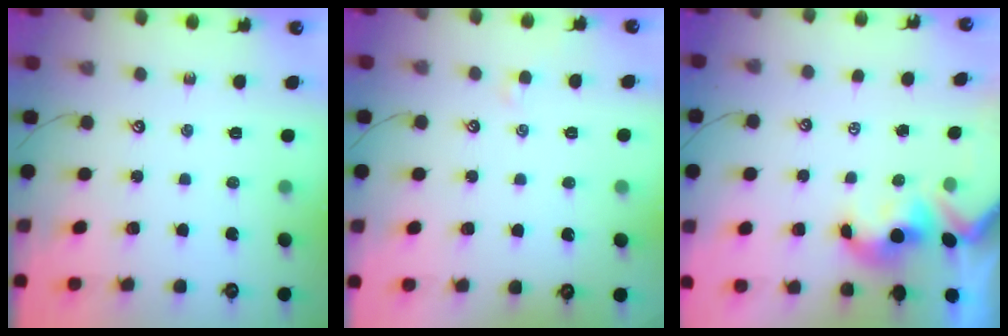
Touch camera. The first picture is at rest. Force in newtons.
{"total": 1.8, "press": 1.7, "slide": 0.3}
{"total": 1.7, "press": 1.5, "slide": 0.7}